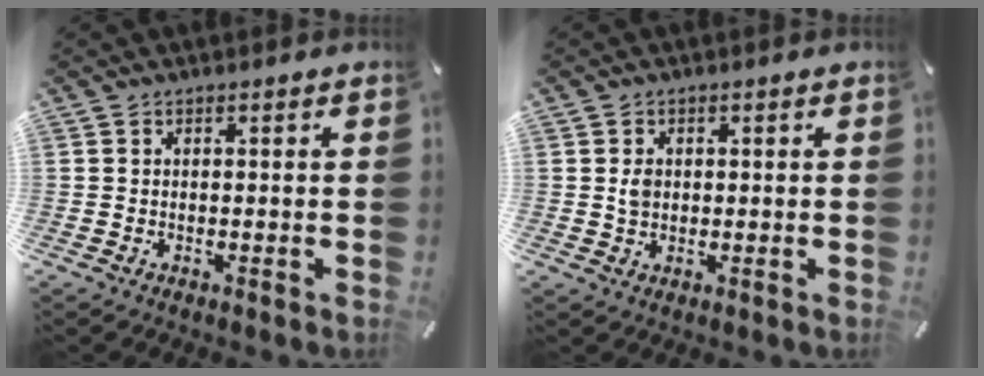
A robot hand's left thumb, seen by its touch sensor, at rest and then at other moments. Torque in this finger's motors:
{"motor_torque": [0.21, 0.28, 0.07, 0.00, -0.01]}